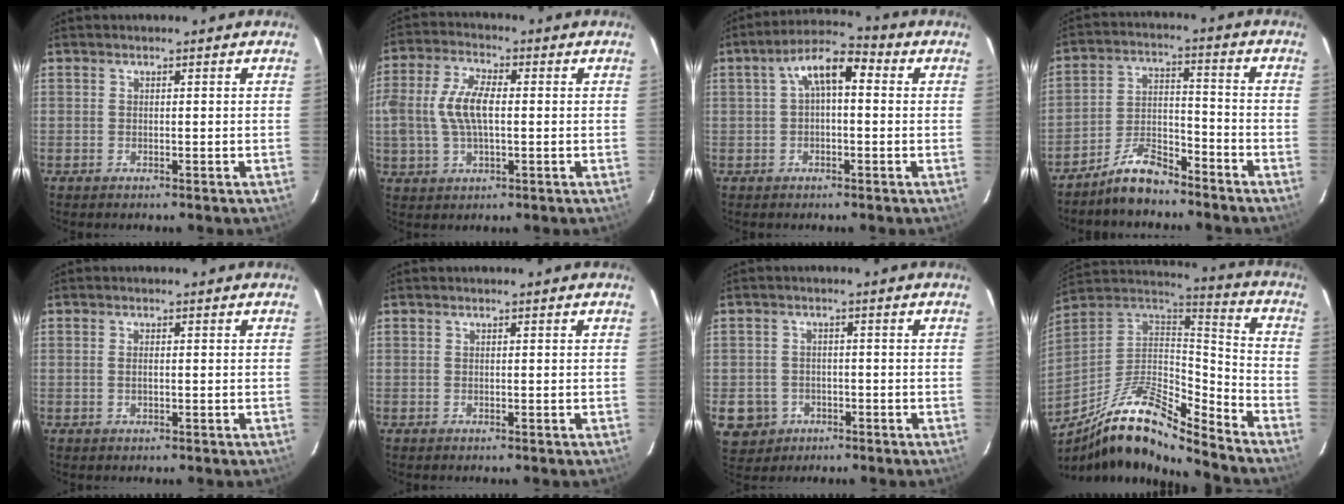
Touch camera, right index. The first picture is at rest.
{"total": 9.4, "force": [0.0, 4.6, 8.2], "torque": [-0.170, 0.012, 0.001]}
{"total": 7.4, "force": [1.3, 3.4, 6.5], "torque": [-0.122, 0.030, 0.019]}
{"total": 8.0, "force": [-6.9, 2.4, 3.2], "torque": [-0.075, 0.023, -0.129]}
{"total": 1.2, "force": [0.0, 0.5, 1.1], "torque": [-0.022, 0.001, -0.002]}
{"total": 0.0}
{"total": 6.9, "force": [-2.3, 6.3, 1.6], "torque": [-0.053, 0.013, -0.024]}
{"total": 17.9, "force": [-12.5, 4.0, 12.2], "torque": [-0.239, -0.011, -0.243]}